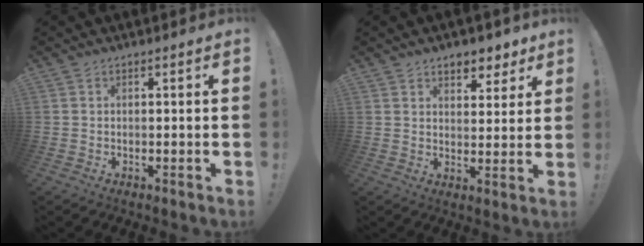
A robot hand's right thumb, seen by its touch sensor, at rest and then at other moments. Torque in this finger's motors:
{"motor_torque": [0.04, 0.26, 0.16, 0.54, 0.00]}